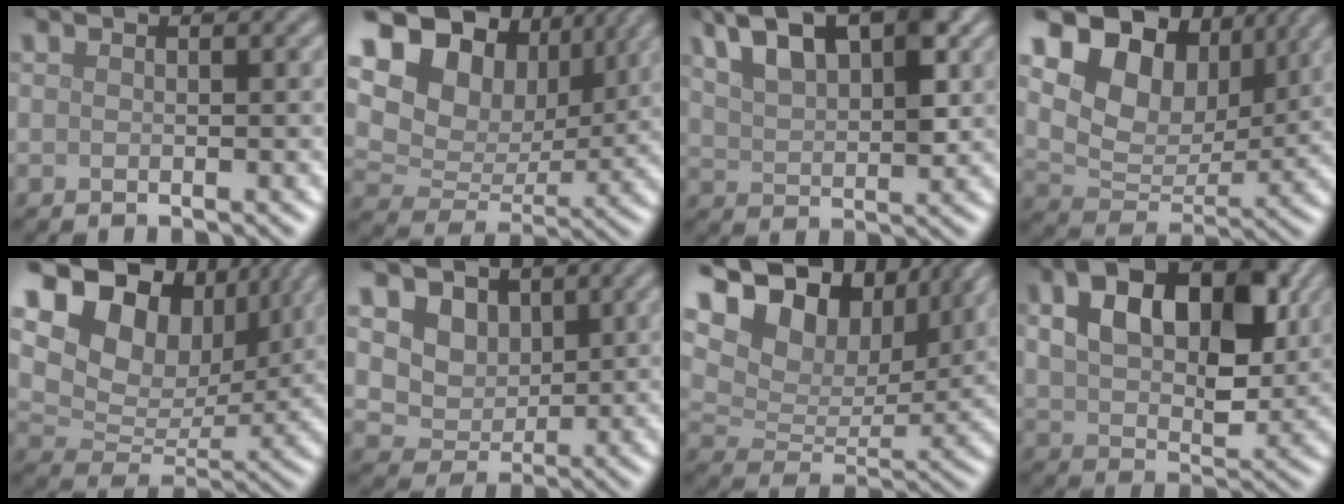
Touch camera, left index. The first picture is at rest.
{"total": 13.3, "force": [6.5, 8.9, 7.4], "torque": [-0.152, 0.022, 0.111]}
{"total": 9.7, "force": [4.8, 4.6, 7.1], "torque": [-0.120, 0.032, 0.074]}
{"total": 10.6, "force": [6.0, 6.5, 5.9], "torque": [-0.112, -0.001, 0.105]}
{"total": 14.1, "force": [7.4, 9.3, 7.6], "torque": [-0.158, 0.026, 0.129]}
{"total": 5.0, "force": [2.2, 3.9, 2.3], "torque": [-0.062, -0.016, 0.047]}
{"total": 17.0, "force": [10.3, 10.1, 9.1], "torque": [-0.190, 0.045, 0.156]}
{"total": 9.7, "force": [3.2, 5.7, 7.1], "torque": [-0.122, 0.004, 0.056]}